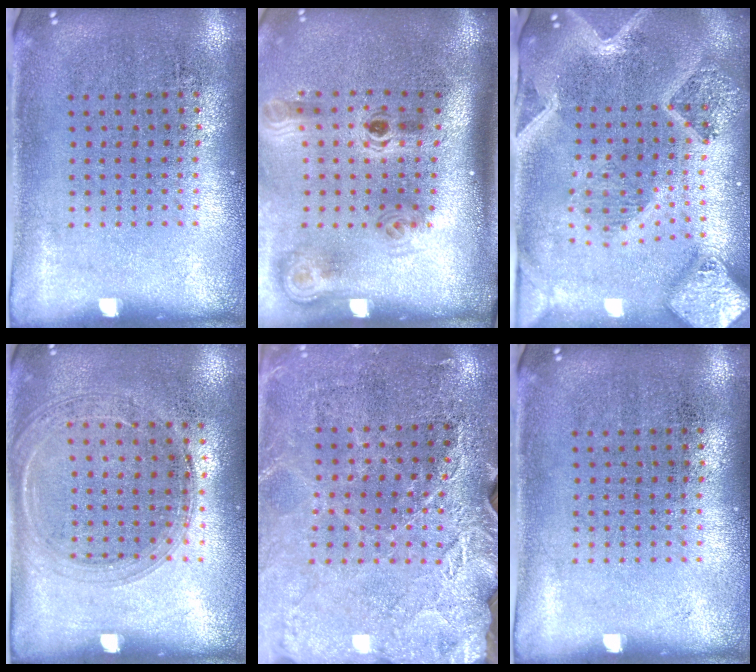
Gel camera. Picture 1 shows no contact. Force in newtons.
{"total": 2.2, "press": 1.5, "slide": 1.6}
{"total": 3.6, "press": 3.0, "slide": 2.1}
{"total": 1.5, "press": 1.4, "slide": 0.3}
{"total": 2.8, "press": 2.8, "slide": 0.3}
{"total": 0.0}